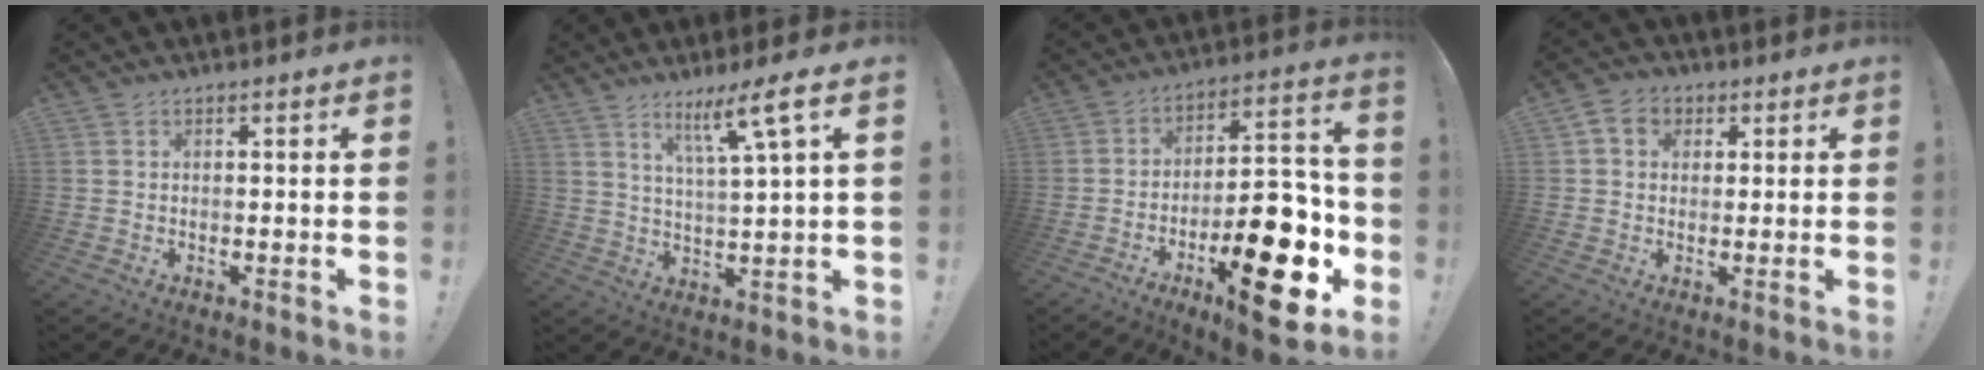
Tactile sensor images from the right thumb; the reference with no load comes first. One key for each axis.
{"total": 9.8, "fx": 5.2, "fy": -0.4, "fz": 8.3, "tx": -0.140, "ty": -0.023, "tz": 0.074}
{"total": 22.2, "fx": -8.3, "fy": 9.1, "fz": 18.5, "tx": -0.251, "ty": 0.056, "tz": -0.119}
{"total": 5.6, "fx": 1.9, "fy": 4.4, "fz": 2.9, "tx": -0.047, "ty": 0.003, "tz": 0.038}